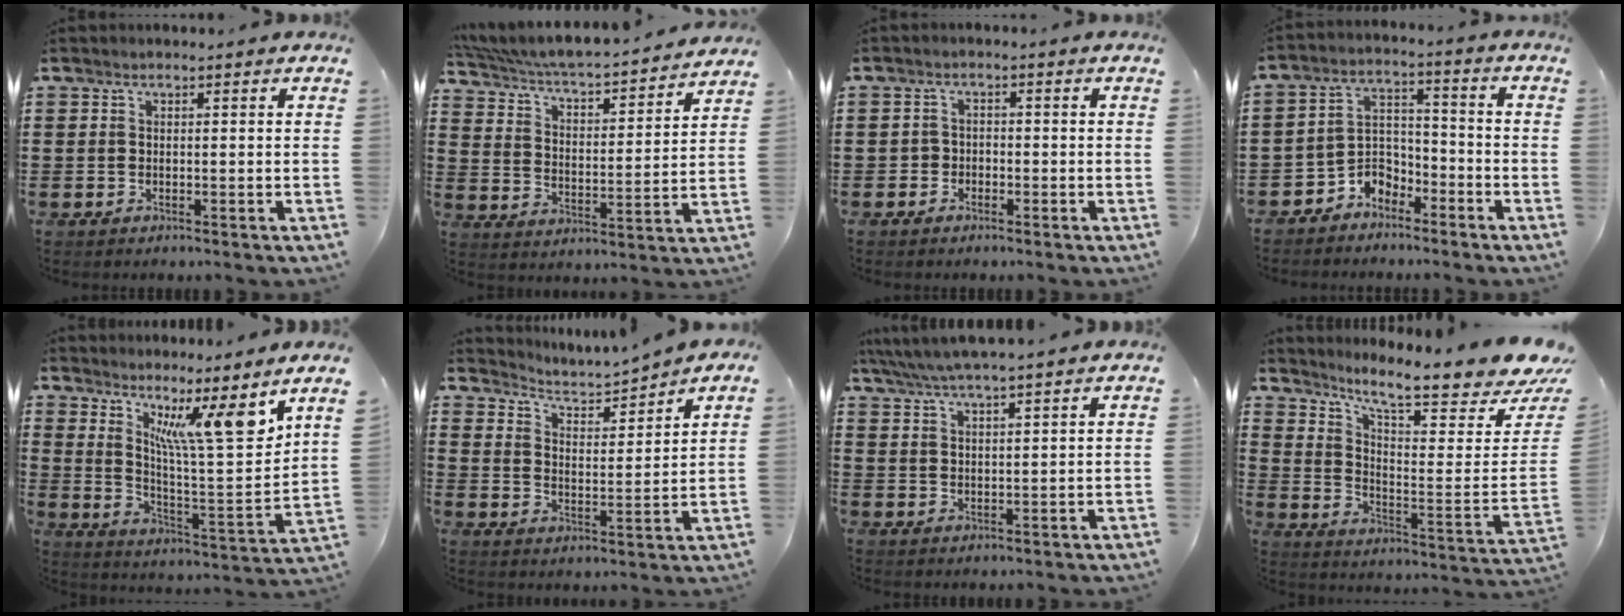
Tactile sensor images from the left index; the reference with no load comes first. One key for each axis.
{"total": 4.0, "fx": 3.8, "fy": 0.1, "fz": 1.3, "tx": -0.047, "ty": -0.039, "tz": 0.055}
{"total": 1.6, "fx": -1.2, "fy": 1.1, "fz": 0.0, "tx": -0.007, "ty": 0.004, "tz": -0.028}
{"total": 5.2, "fx": -4.5, "fy": 2.5, "fz": 0.6, "tx": -0.018, "ty": 0.009, "tz": -0.091}
{"total": 9.9, "fx": 6.6, "fy": 0.4, "fz": 7.4, "tx": -0.131, "ty": -0.052, "tz": 0.104}
{"total": 3.0, "fx": 3.0, "fy": 0.4, "fz": 0.5, "tx": -0.032, "ty": -0.026, "tz": 0.042}
{"total": 4.5, "fx": 4.1, "fy": -0.2, "fz": 1.7, "tx": -0.048, "ty": -0.017, "tz": 0.072}
{"total": 8.8, "fx": 7.7, "fy": -0.4, "fz": 4.3, "tx": -0.104, "ty": -0.075, "tz": 0.122}